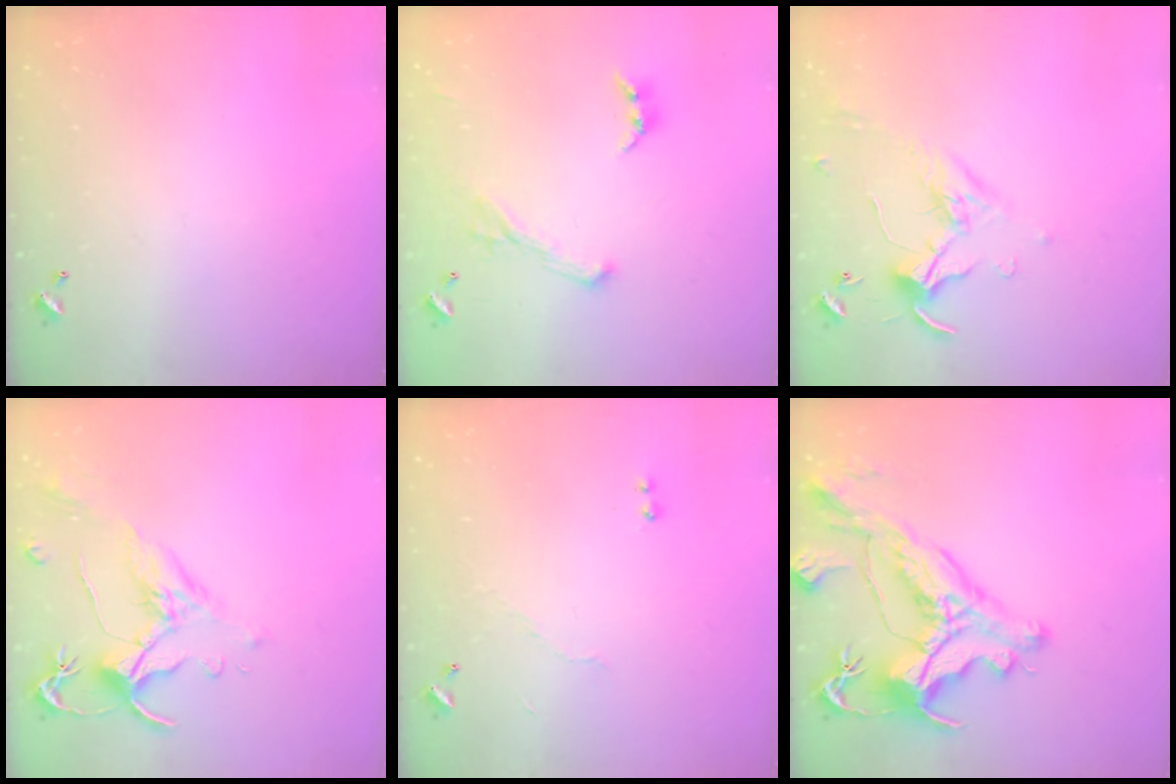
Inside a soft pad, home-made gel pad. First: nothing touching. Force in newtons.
{"total": 1.1, "press": 0.6, "slide": 0.9}
{"total": 0.0}
{"total": 1.5, "press": 1.0, "slide": 1.1}
{"total": 4.6, "press": 4.6, "slide": 0.3}
{"total": 7.1, "press": 6.9, "slide": 1.8}